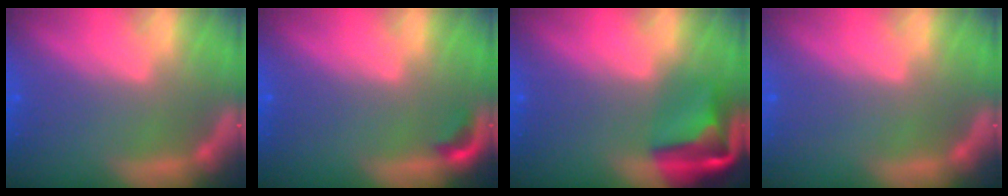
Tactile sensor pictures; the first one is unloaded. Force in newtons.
{"total": 1.4}
{"total": 7.9}
{"total": 0.0}